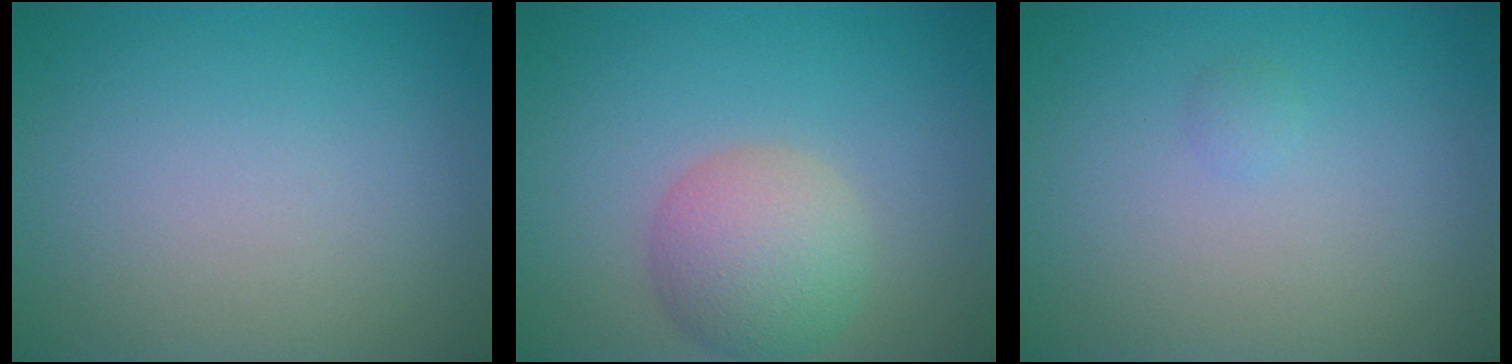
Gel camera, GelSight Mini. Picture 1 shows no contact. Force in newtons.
{"total": 4.8, "press": 4.8, "slide": 0.2}
{"total": 0.5, "press": 0.5, "slide": 0.0}